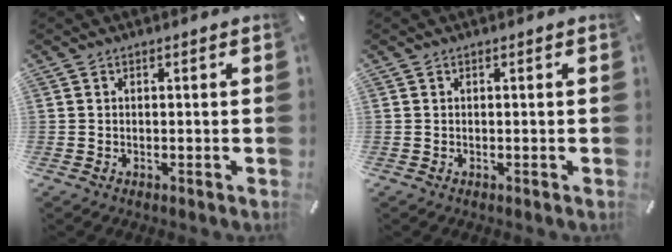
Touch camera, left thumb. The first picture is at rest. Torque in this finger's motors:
{"motor_torque": [0.00, 0.00, -0.04, 0.04, 0.00]}